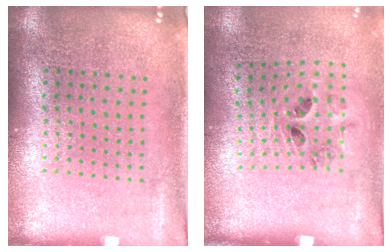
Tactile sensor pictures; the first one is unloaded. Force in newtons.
{"total": 1.3, "press": 0.8, "slide": 1.1}